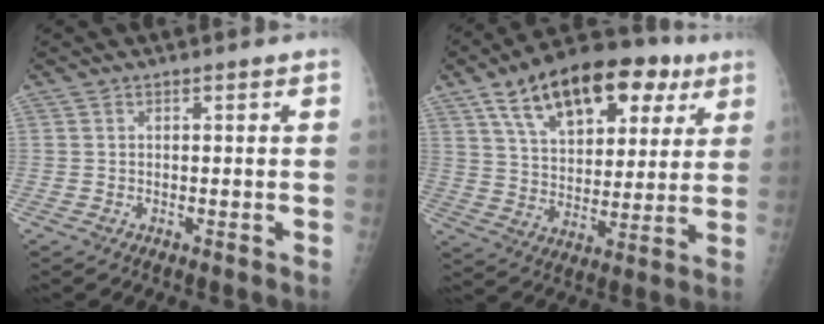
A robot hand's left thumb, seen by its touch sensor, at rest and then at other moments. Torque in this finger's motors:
{"motor_torque": [0.17, 0.55, 1.64, -1.13, 0.30]}